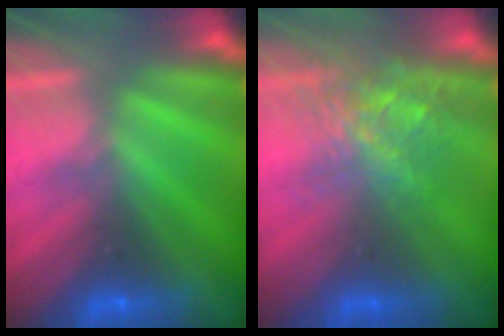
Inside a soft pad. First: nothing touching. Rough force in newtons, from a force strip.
{"total": 3.8}